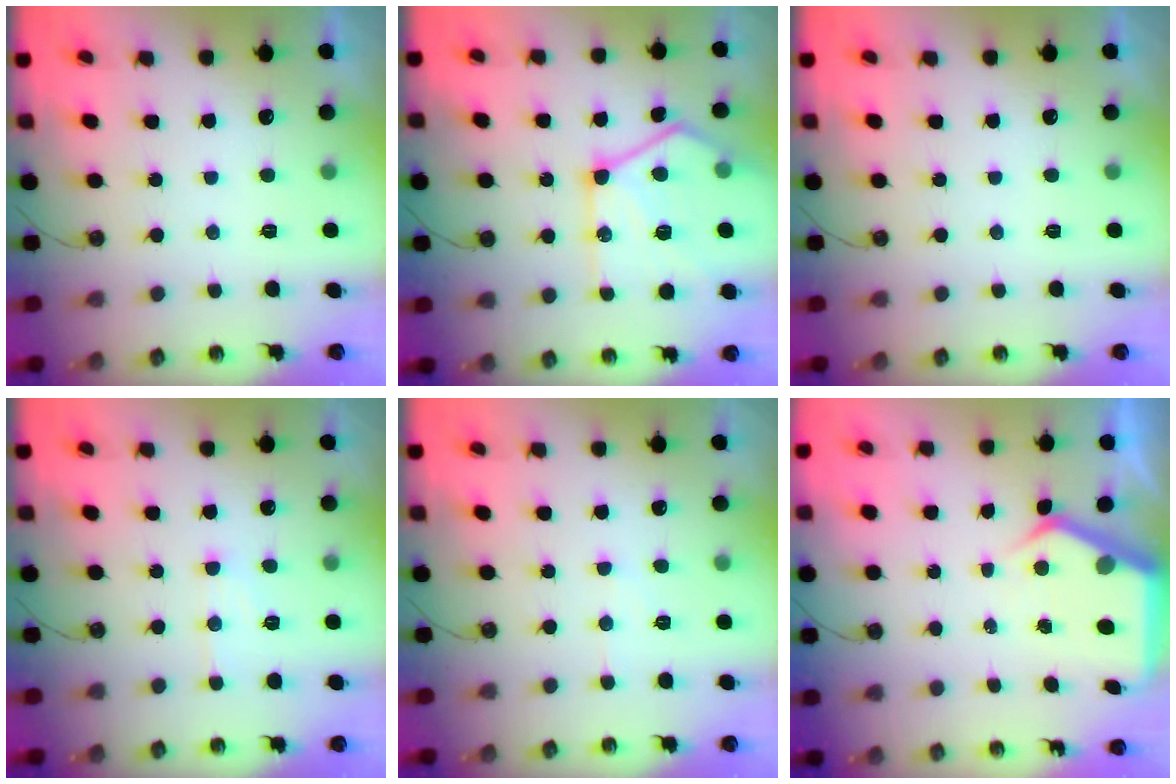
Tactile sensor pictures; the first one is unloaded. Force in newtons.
{"total": 20.5, "press": 20.4, "slide": 1.7}
{"total": 0.0}
{"total": 7.6, "press": 7.5, "slide": 0.6}
{"total": 5.6, "press": 5.6, "slide": 0.7}
{"total": 6.1, "press": 6.1, "slide": 0.5}